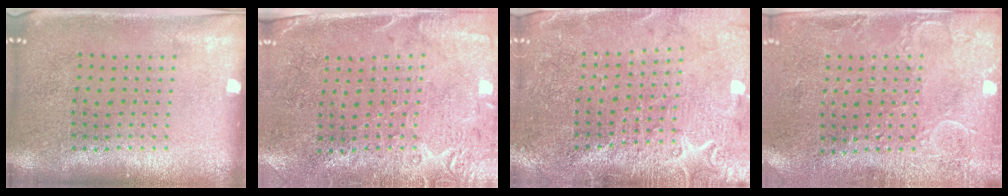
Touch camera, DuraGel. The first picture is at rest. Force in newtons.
{"total": 2.7, "press": 2.4, "slide": 1.2}
{"total": 3.1, "press": 3.1, "slide": 0.6}
{"total": 2.7, "press": 2.4, "slide": 1.2}